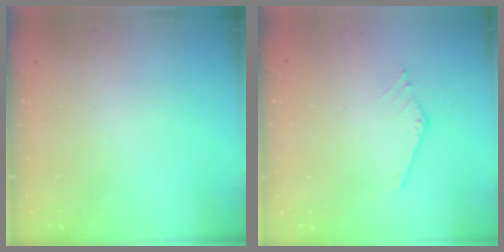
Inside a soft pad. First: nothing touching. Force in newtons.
{"total": 1.2, "press": 1.2, "slide": 0.1}